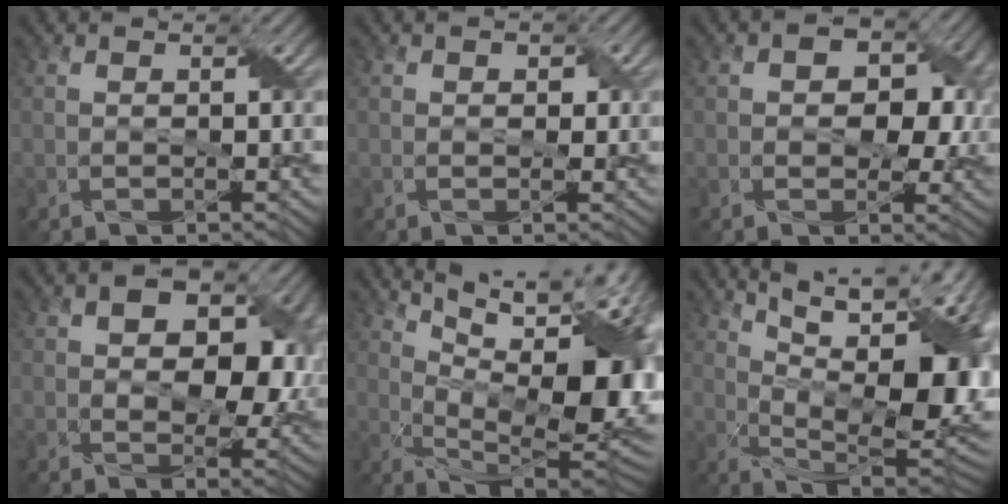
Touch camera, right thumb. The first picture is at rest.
{"total": 0.9, "force": [0.2, 0.7, 0.6], "torque": [-0.009, -0.005, 0.004]}
{"total": 7.0, "force": [0.9, 4.9, 4.9], "torque": [-0.061, 0.000, 0.003]}
{"total": 11.7, "force": [2.3, 7.1, 9.0], "torque": [-0.122, 0.001, 0.036]}
{"total": 15.5, "force": [4.4, 5.6, 13.8], "torque": [-0.201, 0.014, 0.074]}
{"total": 17.2, "force": [5.1, 6.5, 15.1], "torque": [-0.200, 0.025, 0.082]}